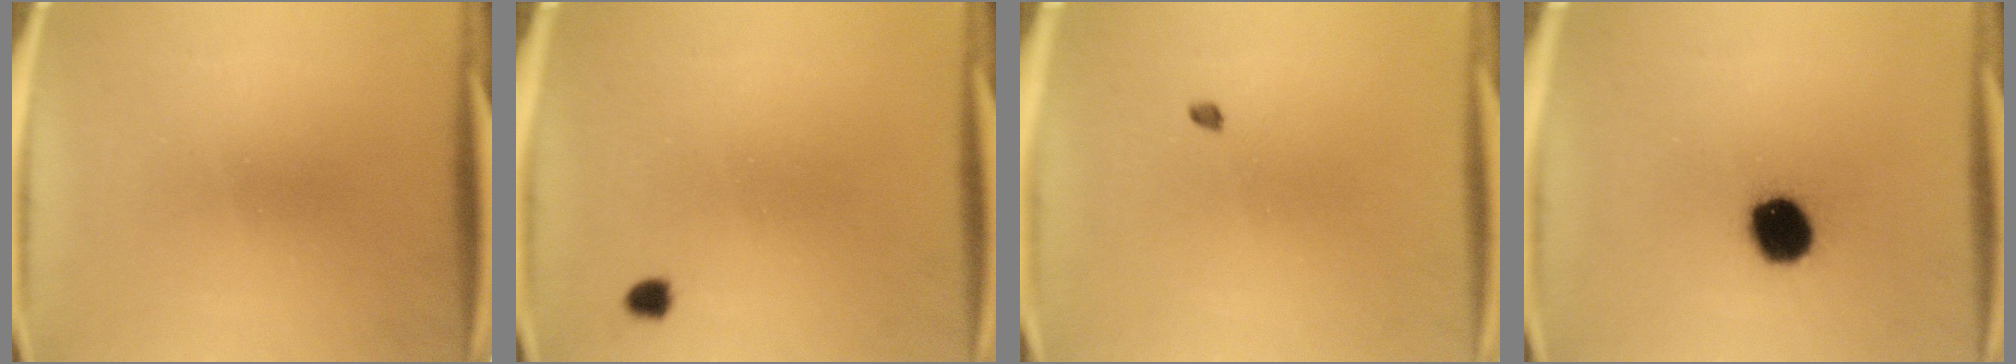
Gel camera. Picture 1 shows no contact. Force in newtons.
{"total": 1.4}
{"total": 0.9}
{"total": 11.5}